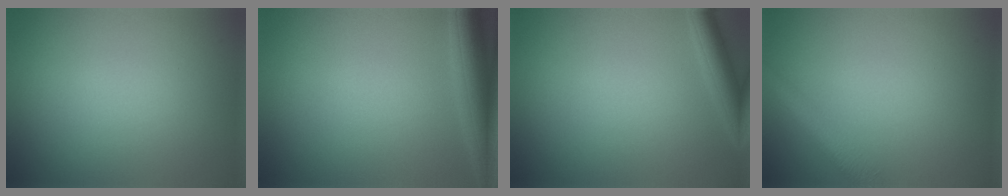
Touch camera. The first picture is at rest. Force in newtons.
{"total": 5.1, "press": 5.1, "slide": 0.4}
{"total": 3.0, "press": 2.9, "slide": 0.2}
{"total": 2.8, "press": 2.8, "slide": 0.2}